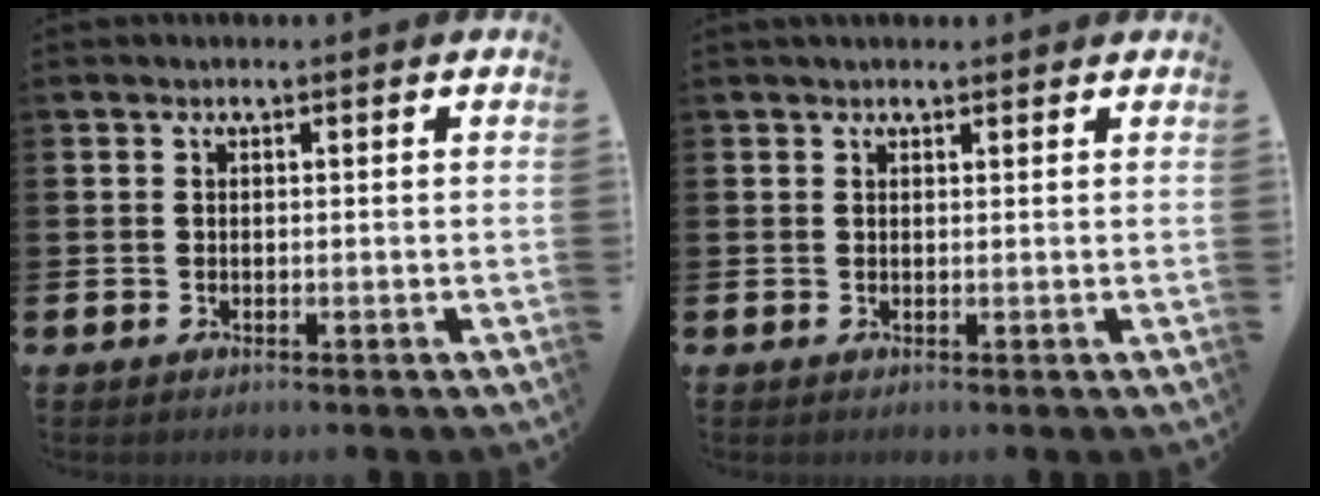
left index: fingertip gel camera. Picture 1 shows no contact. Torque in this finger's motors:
{"motor_torque": [-0.76, -1.38, -0.07, 0.08]}